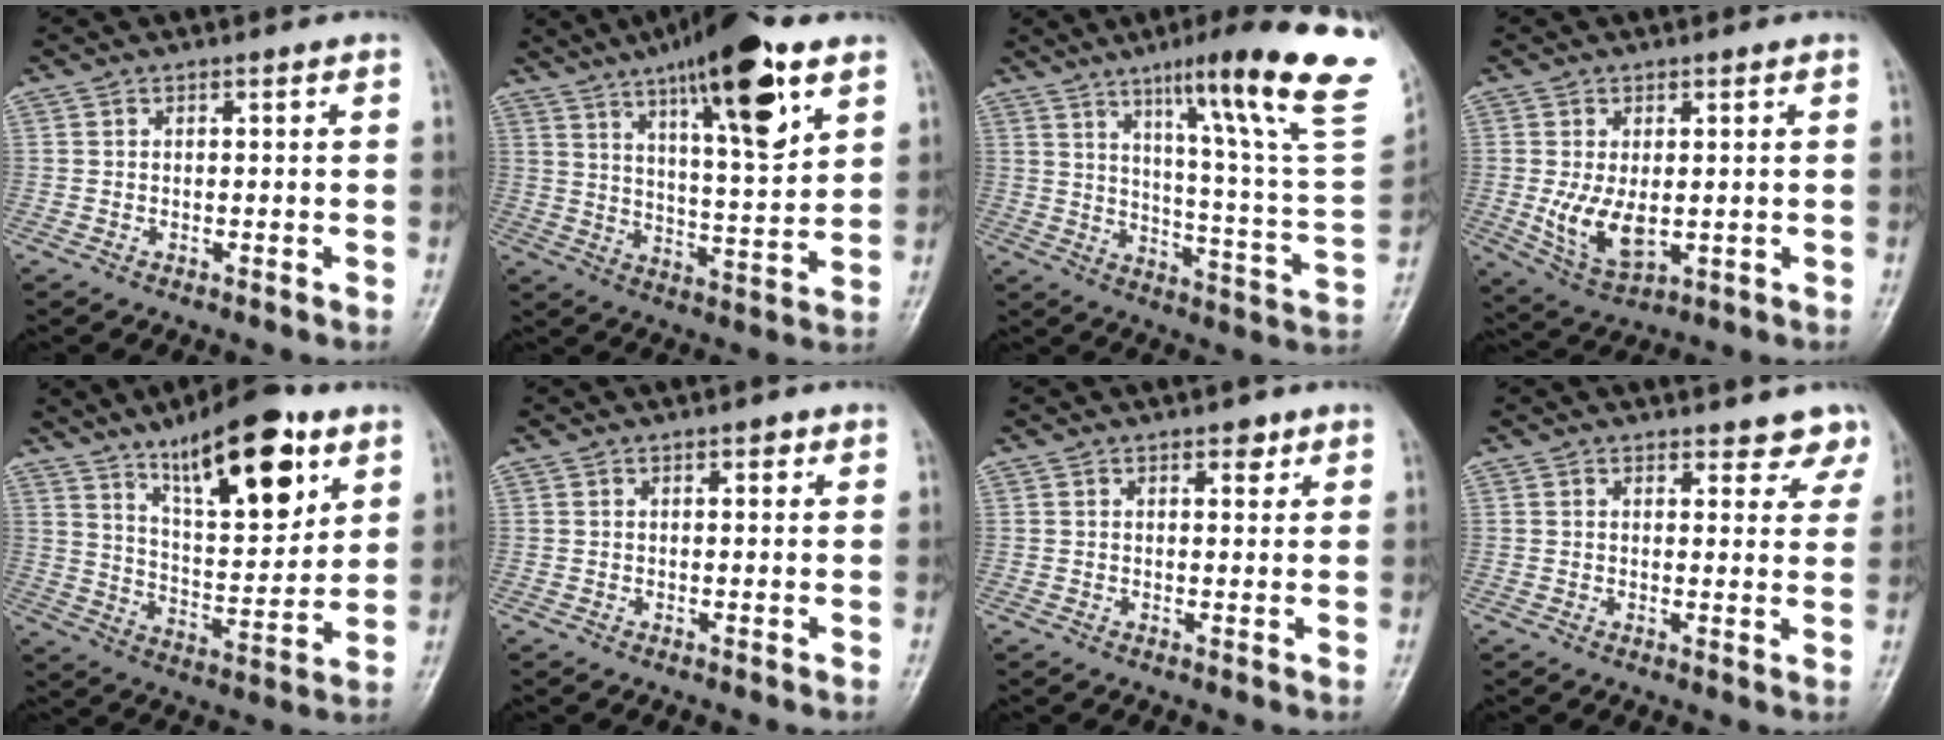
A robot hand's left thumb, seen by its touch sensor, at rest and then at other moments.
{"total": 19.8, "force": [10.8, 4.9, 15.8], "torque": [-0.227, -0.041, 0.174]}
{"total": 26.7, "force": [14.9, 2.5, 22.0], "torque": [-0.295, -0.058, 0.211]}
{"total": 7.8, "force": [-0.3, 4.3, 6.5], "torque": [-0.116, -0.016, 0.009]}
{"total": 19.2, "force": [10.9, 6.6, 14.3], "torque": [-0.186, -0.052, 0.183]}
{"total": 1.5, "force": [0.8, 0.7, 1.1], "torque": [-0.010, -0.001, 0.009]}
{"total": 2.4, "force": [1.5, 1.2, 1.4], "torque": [-0.007, -0.007, 0.021]}
{"total": 5.3, "force": [4.7, 2.2, 1.1], "torque": [0.022, -0.027, 0.042]}